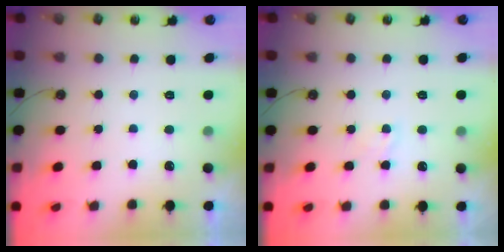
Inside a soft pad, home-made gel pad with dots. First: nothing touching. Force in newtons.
{"total": 4.2, "press": 4.2, "slide": 0.5}